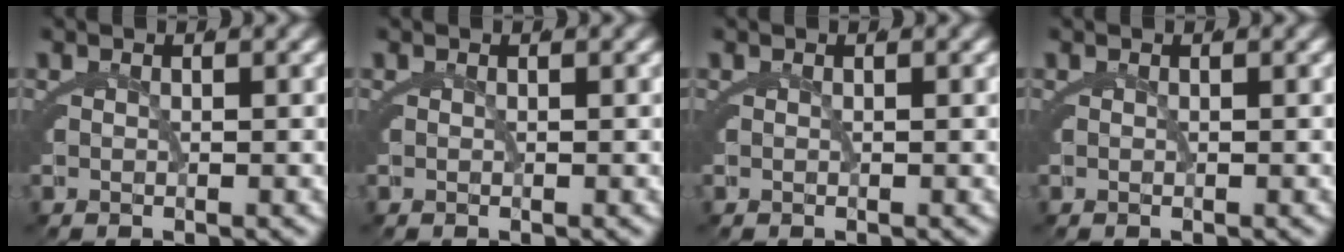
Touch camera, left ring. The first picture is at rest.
{"total": 0.0}
{"total": 0.0}
{"total": 0.0}